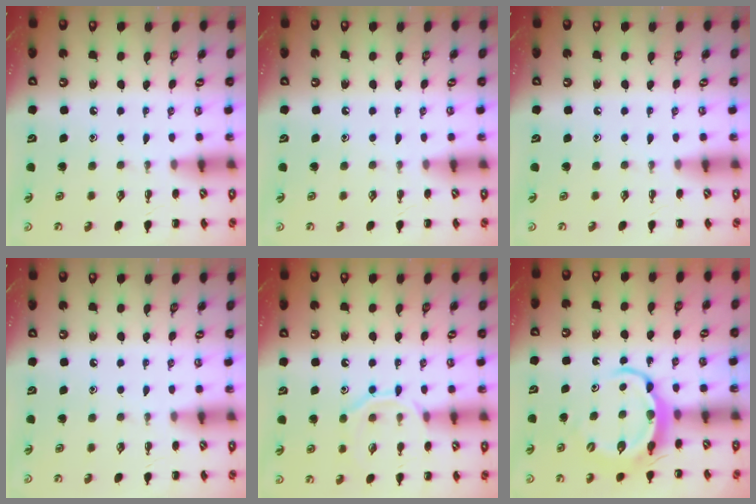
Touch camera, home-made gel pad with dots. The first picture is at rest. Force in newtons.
{"total": 0.0}
{"total": 0.0}
{"total": 0.0}
{"total": 9.0, "press": 9.0, "slide": 0.8}
{"total": 5.9, "press": 5.9, "slide": 0.5}